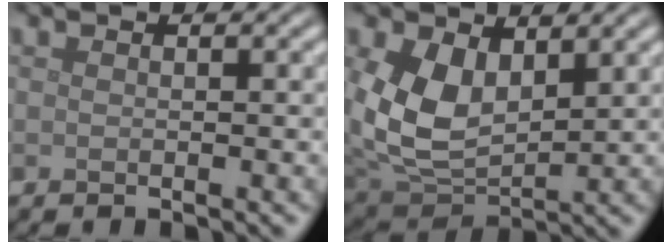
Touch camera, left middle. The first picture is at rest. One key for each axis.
{"total": 7.9, "fx": 1.7, "fy": 5.1, "fz": 5.8, "tx": -0.142, "ty": -0.017, "tz": 0.041}